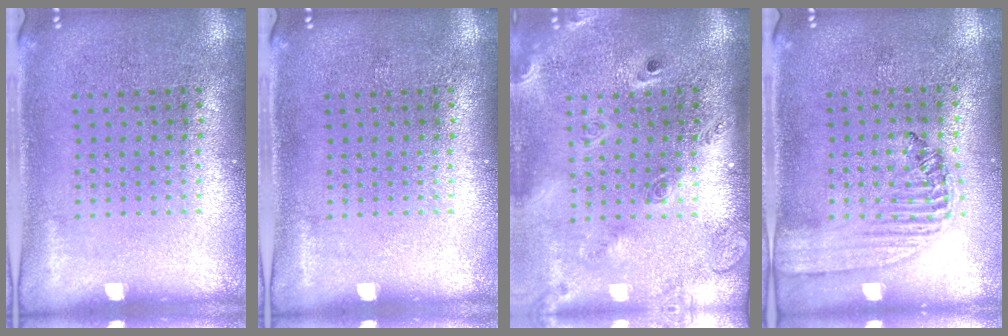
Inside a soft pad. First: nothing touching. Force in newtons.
{"total": 0.0}
{"total": 2.6, "press": 1.9, "slide": 1.8}
{"total": 1.5, "press": 1.4, "slide": 0.5}